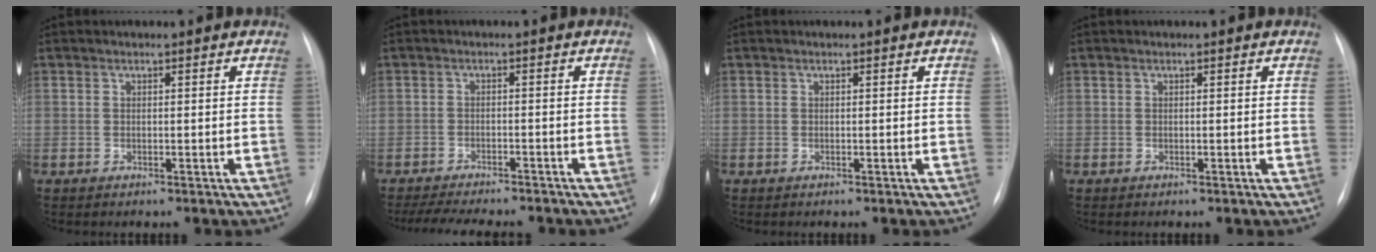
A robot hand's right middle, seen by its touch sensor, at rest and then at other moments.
{"total": 11.1, "force": [-9.8, 2.6, 4.5], "torque": [-0.072, -0.005, -0.136]}
{"total": 0.0}
{"total": 0.0}